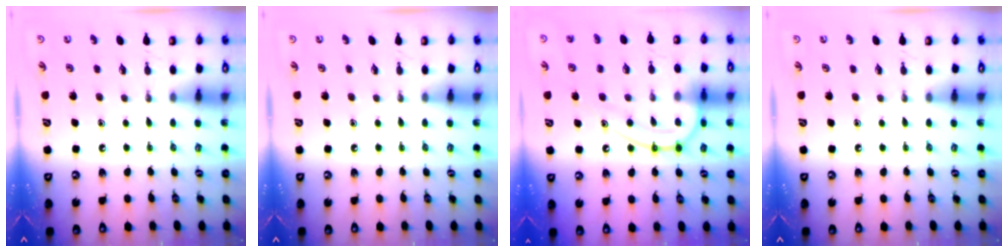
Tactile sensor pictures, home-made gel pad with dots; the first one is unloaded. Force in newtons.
{"total": 0.0}
{"total": 15.6, "press": 15.5, "slide": 1.8}
{"total": 0.0}